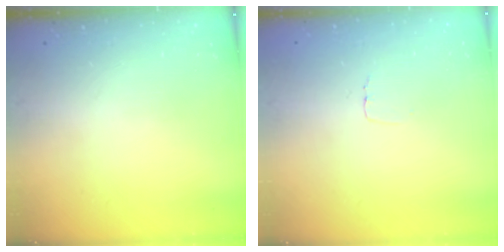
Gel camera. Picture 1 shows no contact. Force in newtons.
{"total": 2.6, "press": 2.6, "slide": 0.1}